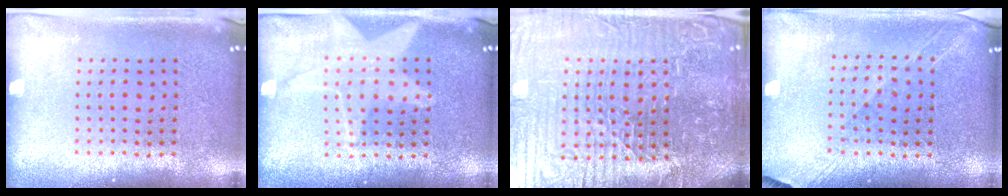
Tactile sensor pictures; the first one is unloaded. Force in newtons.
{"total": 1.2, "press": 1.2, "slide": 0.3}
{"total": 7.4, "press": 6.7, "slide": 3.1}
{"total": 1.3, "press": 1.2, "slide": 0.6}